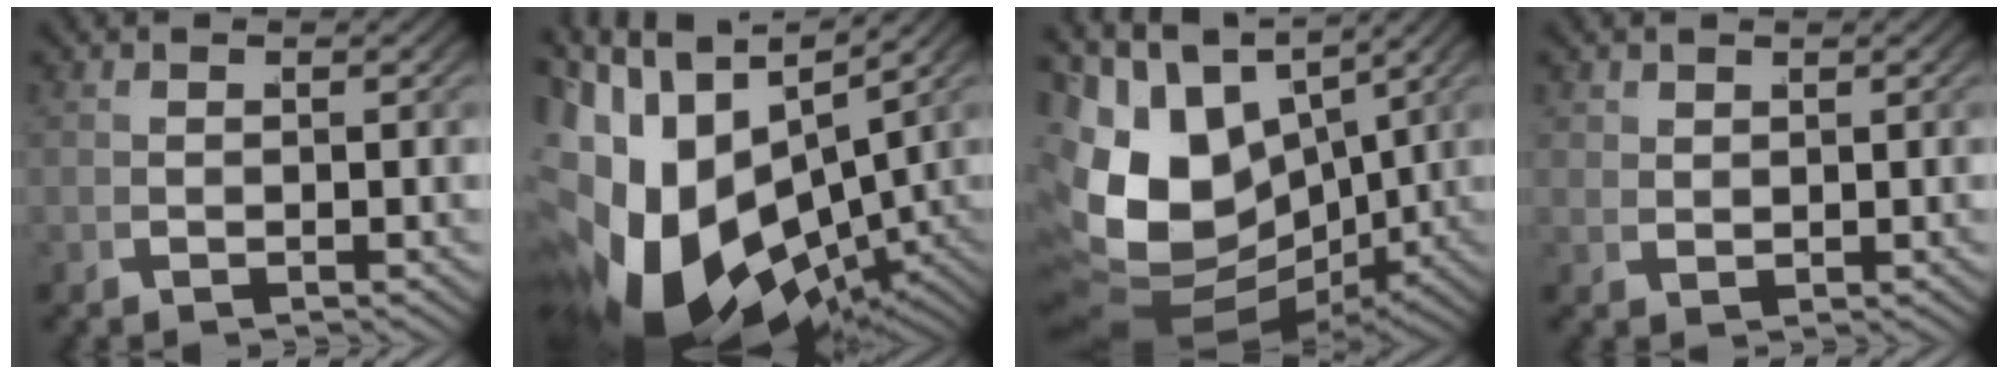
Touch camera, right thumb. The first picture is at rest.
{"total": 22.3, "force": [-4.8, 15.8, 15.0], "torque": [-0.309, -0.081, -0.042]}
{"total": 17.9, "force": [-0.4, 13.0, 12.2], "torque": [-0.257, -0.055, 0.018]}
{"total": 1.4, "force": [1.3, 0.3, 0.1], "torque": [0.002, -0.003, 0.037]}